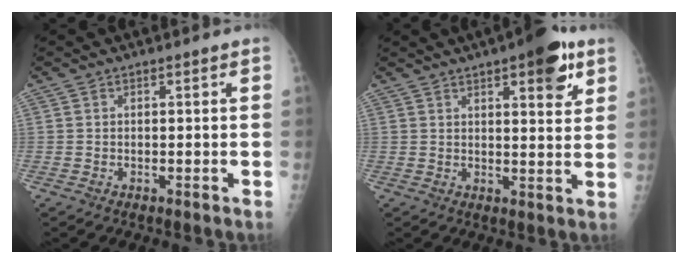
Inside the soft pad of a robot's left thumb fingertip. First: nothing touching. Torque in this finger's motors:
{"motor_torque": [0.99, 0.79, 0.61, -0.52, 0.05]}